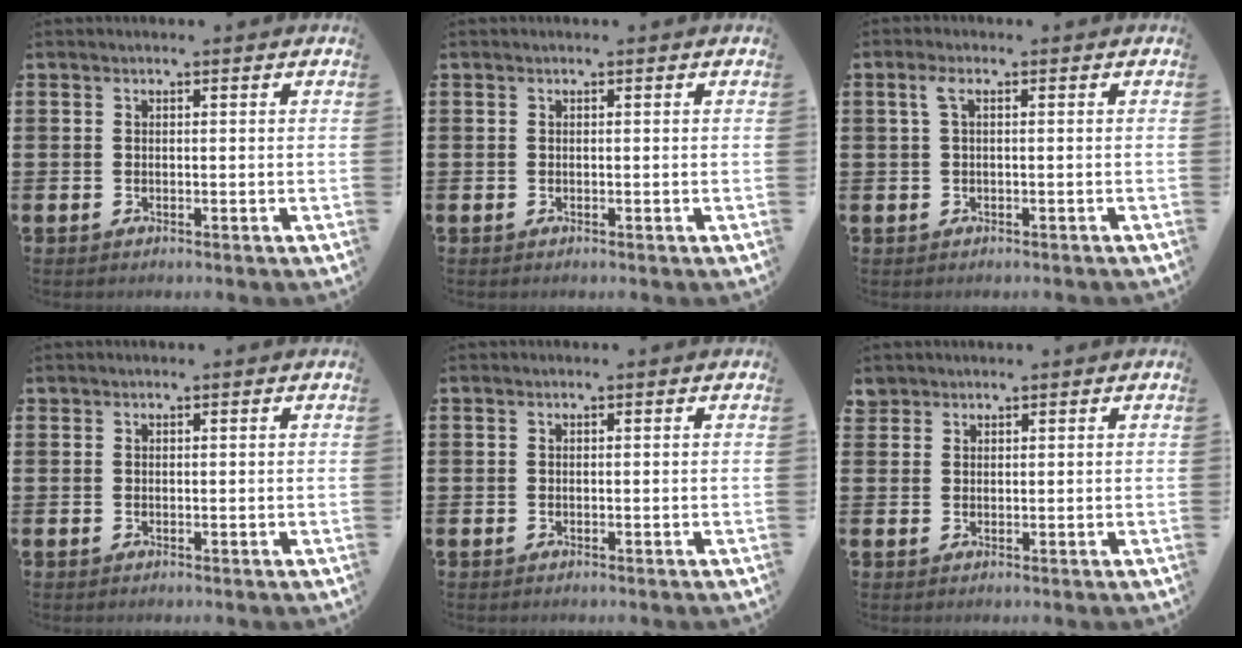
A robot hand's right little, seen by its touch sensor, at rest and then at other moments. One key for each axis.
{"total": 0.0}
{"total": 1.6, "fx": 0.3, "fy": 0.4, "fz": 1.5, "tx": -0.030, "ty": 0.006, "tz": 0.003}
{"total": 0.0}
{"total": 0.0}
{"total": 1.9, "fx": 1.8, "fy": 0.8, "fz": -0.1, "tx": 0.005, "ty": 0.000, "tz": 0.033}